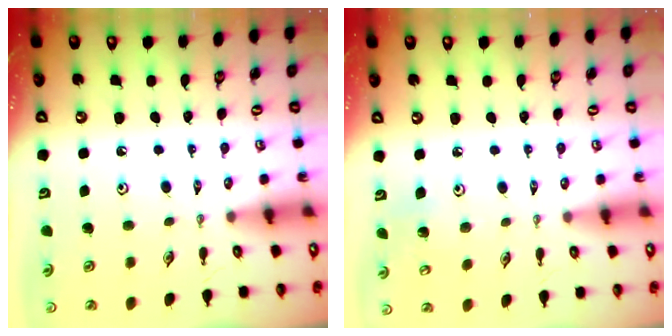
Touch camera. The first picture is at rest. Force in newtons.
{"total": 4.8, "press": 4.8, "slide": 0.4}